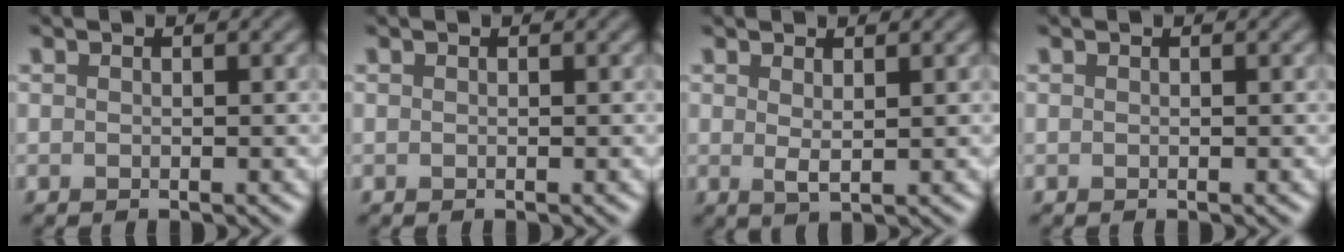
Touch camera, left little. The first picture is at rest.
{"total": 0.0}
{"total": 1.2, "force": [0.7, 0.2, 1.0], "torque": [-0.023, -0.007, 0.014]}
{"total": 0.0}